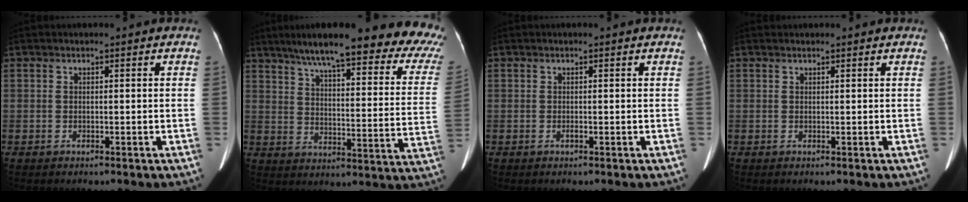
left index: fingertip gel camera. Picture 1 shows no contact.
{"total": 26.1, "force": [20.8, 3.7, 15.5], "torque": [-0.206, -0.025, 0.253]}
{"total": 0.0}
{"total": 1.4, "force": [1.4, 0.2, 0.3], "torque": [-0.006, 0.021, 0.022]}